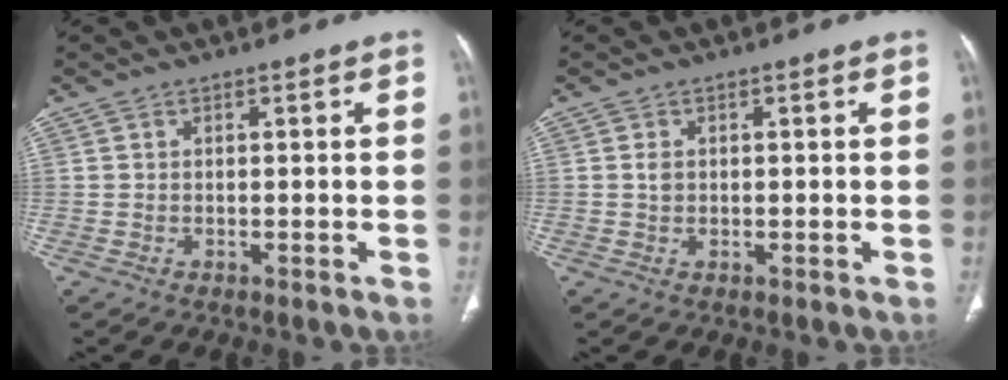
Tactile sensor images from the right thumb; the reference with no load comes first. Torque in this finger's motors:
{"motor_torque": [-0.09, 0.39, 0.02, 0.49, 0.03]}